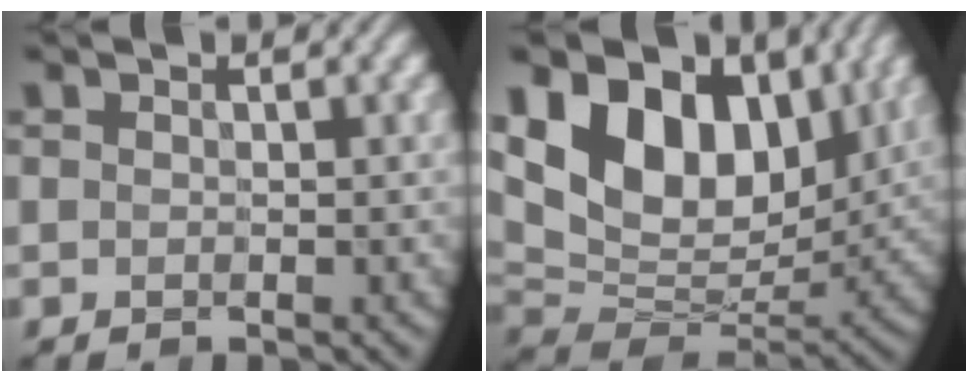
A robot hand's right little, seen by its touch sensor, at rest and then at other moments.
{"total": 14.0, "force": [5.5, 9.1, 9.1], "torque": [-0.174, 0.023, 0.090]}